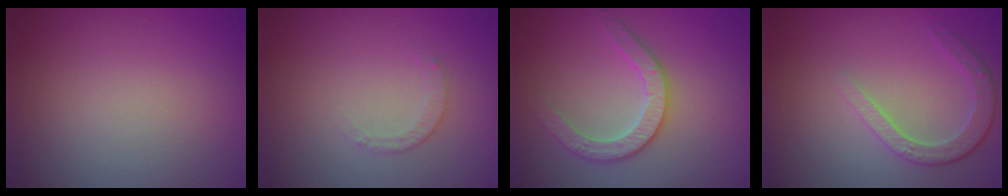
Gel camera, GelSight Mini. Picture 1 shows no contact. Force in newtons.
{"total": 0.8, "press": 0.6, "slide": 0.6}
{"total": 3.1, "press": 3.1, "slide": 0.2}
{"total": 2.9, "press": 2.5, "slide": 1.6}